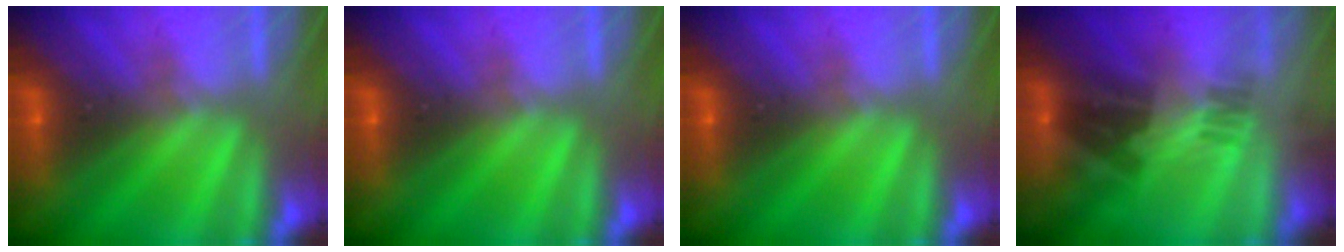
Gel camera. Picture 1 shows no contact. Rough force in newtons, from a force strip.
{"total": 0.0}
{"total": 0.0}
{"total": 2.2}